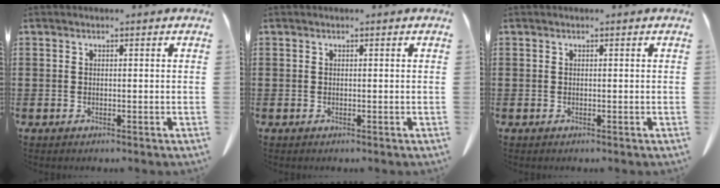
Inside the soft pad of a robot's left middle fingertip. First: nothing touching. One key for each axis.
{"total": 0.0}
{"total": 0.0}